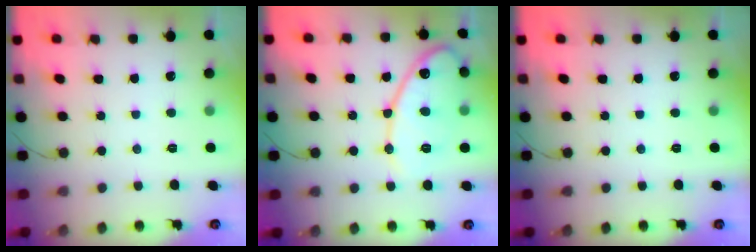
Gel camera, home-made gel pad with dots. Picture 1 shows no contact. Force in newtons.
{"total": 14.4, "press": 14.4, "slide": 1.0}
{"total": 0.0}